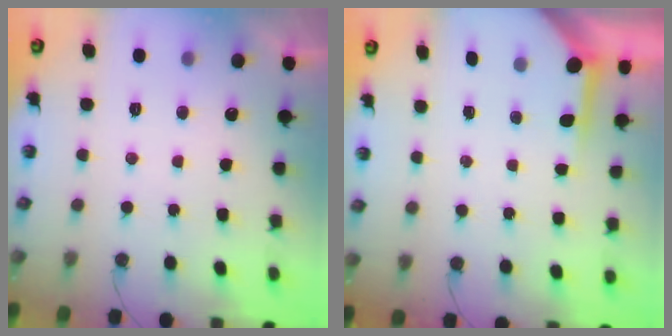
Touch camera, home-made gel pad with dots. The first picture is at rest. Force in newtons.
{"total": 3.8, "press": 3.8, "slide": 0.2}